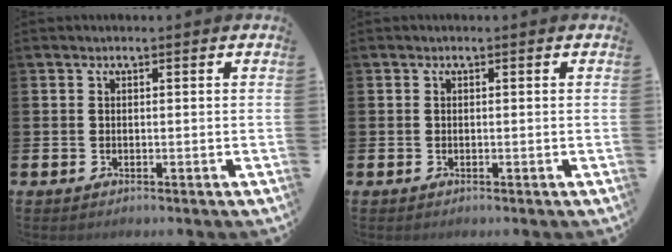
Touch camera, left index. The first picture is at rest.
{"total": 0.0}